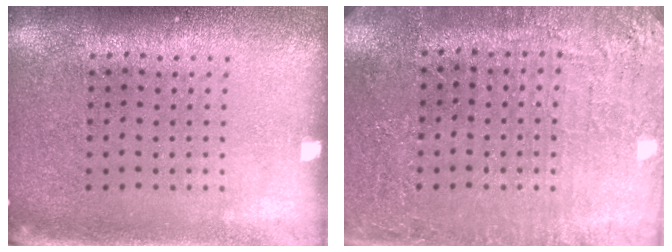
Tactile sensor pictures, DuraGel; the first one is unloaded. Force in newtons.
{"total": 2.8, "press": 2.8, "slide": 0.3}